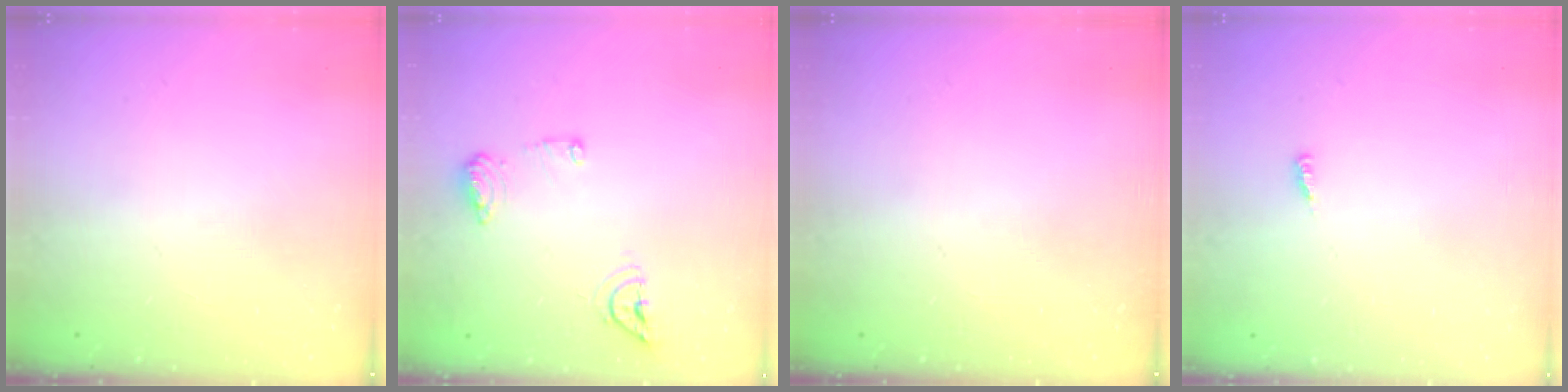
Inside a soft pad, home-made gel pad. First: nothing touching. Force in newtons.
{"total": 8.5, "press": 8.5, "slide": 0.1}
{"total": 0.0}
{"total": 2.6, "press": 2.6, "slide": 0.3}